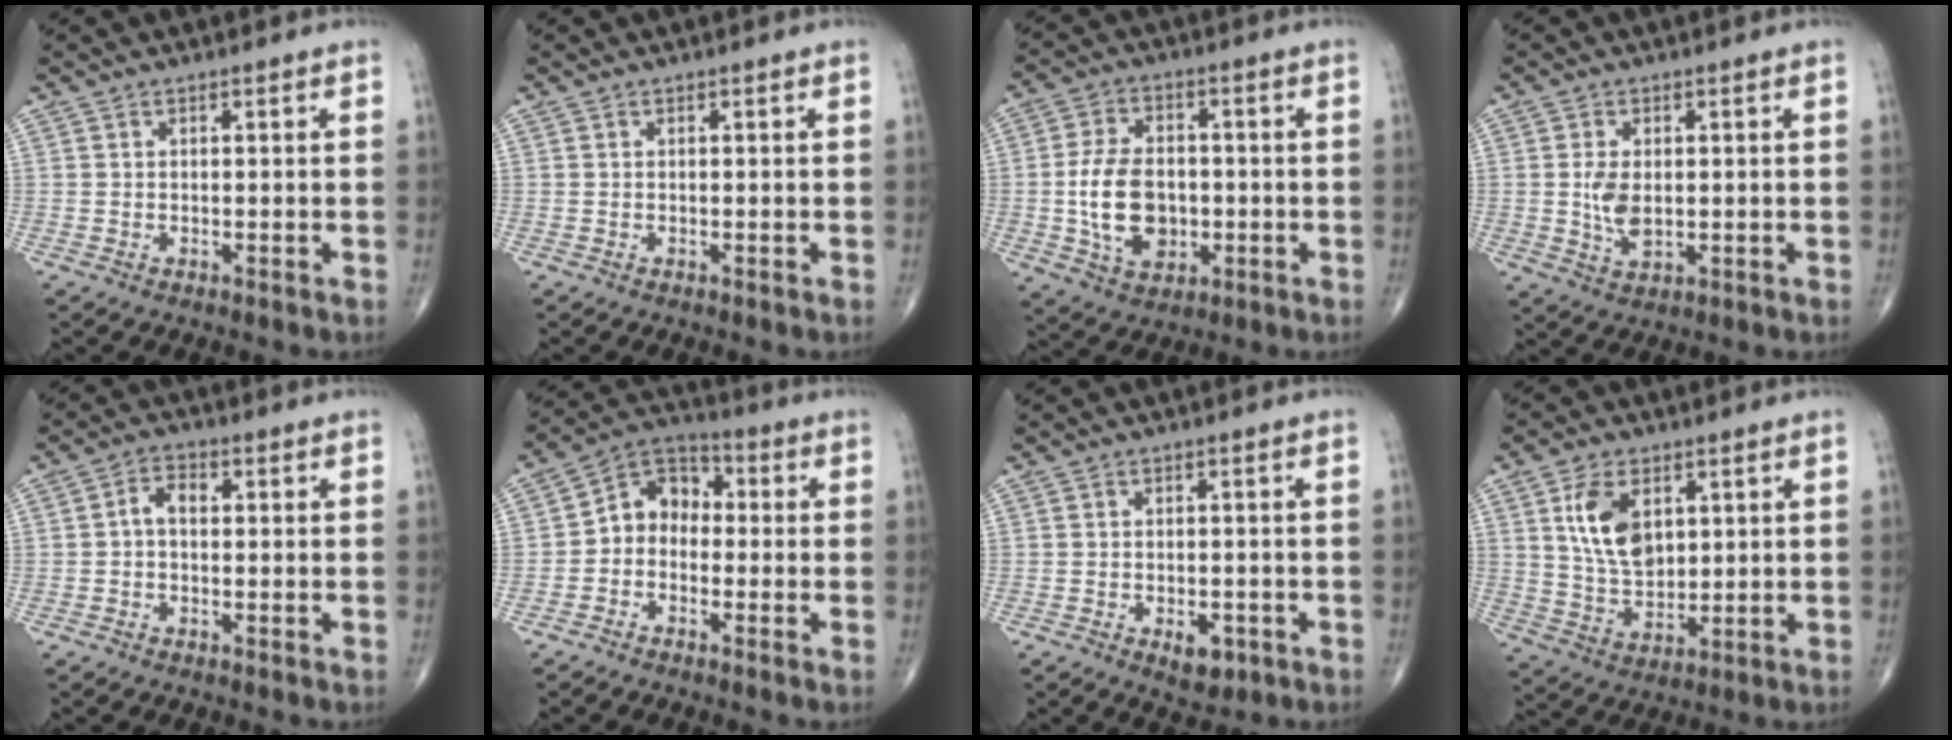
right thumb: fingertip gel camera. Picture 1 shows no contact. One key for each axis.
{"total": 0.0}
{"total": 12.0, "fx": -1.4, "fy": 8.1, "fz": 8.8, "tx": -0.142, "ty": 0.008, "tz": -0.020}
{"total": 5.1, "fx": 0.2, "fy": 3.0, "fz": 4.1, "tx": -0.079, "ty": -0.008, "tz": 0.009}
{"total": 3.7, "fx": 0.1, "fy": 2.4, "fz": 2.8, "tx": -0.041, "ty": 0.018, "tz": -0.005}
{"total": 8.1, "fx": -1.1, "fy": 6.5, "fz": 4.8, "tx": -0.048, "ty": 0.038, "tz": -0.042}
{"total": 4.3, "fx": -1.8, "fy": 2.4, "fz": 3.0, "tx": -0.031, "ty": 0.002, "tz": -0.020}
{"total": 10.4, "fx": 3.4, "fy": 6.4, "fz": 7.5, "tx": -0.124, "ty": -0.017, "tz": 0.071}